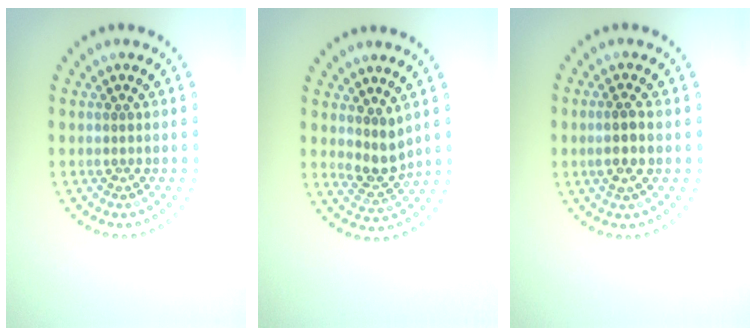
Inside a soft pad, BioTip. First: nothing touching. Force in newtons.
{"total": 2.7, "press": 2.1, "slide": 1.7}
{"total": 2.1, "press": 2.0, "slide": 0.6}